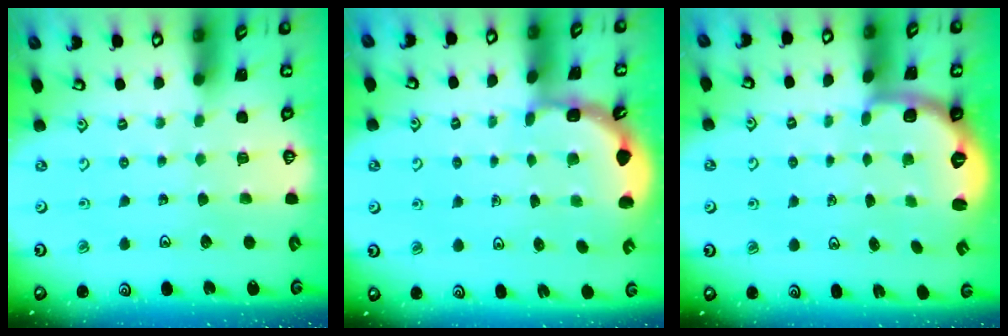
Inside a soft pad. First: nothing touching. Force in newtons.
{"total": 1.9, "press": 1.8, "slide": 0.6}
{"total": 2.6, "press": 1.6, "slide": 2.1}